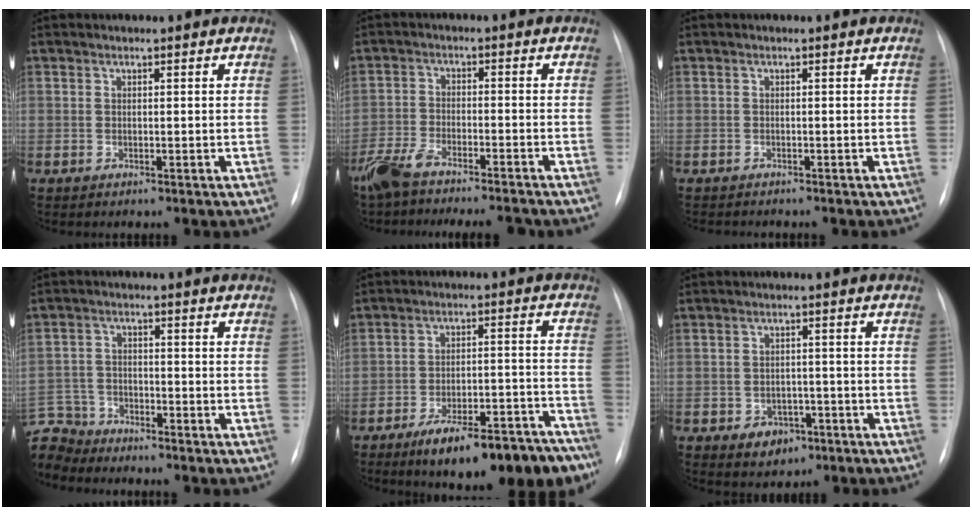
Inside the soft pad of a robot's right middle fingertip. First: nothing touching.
{"total": 11.9, "force": [-10.3, 2.0, 5.6], "torque": [-0.097, -0.005, -0.161]}
{"total": 1.9, "force": [-1.8, 0.3, 0.5], "torque": [-0.005, -0.005, -0.021]}
{"total": 8.3, "force": [-7.7, 3.0, 0.0], "torque": [-0.014, 0.009, -0.153]}
{"total": 16.9, "force": [-12.8, 4.7, 10.0], "torque": [-0.094, 0.041, -0.190]}
{"total": 4.4, "force": [-2.3, 3.3, 1.9], "torque": [-0.021, 0.009, -0.021]}